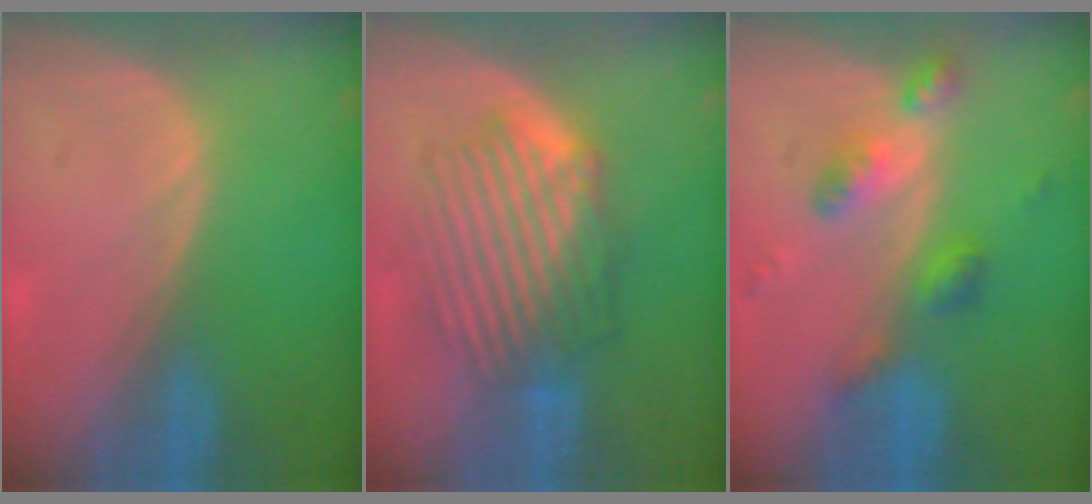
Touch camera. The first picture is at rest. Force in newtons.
{"total": 8.4, "press": 8.1, "slide": 2.2}
{"total": 6.3, "press": 5.5, "slide": 3.0}